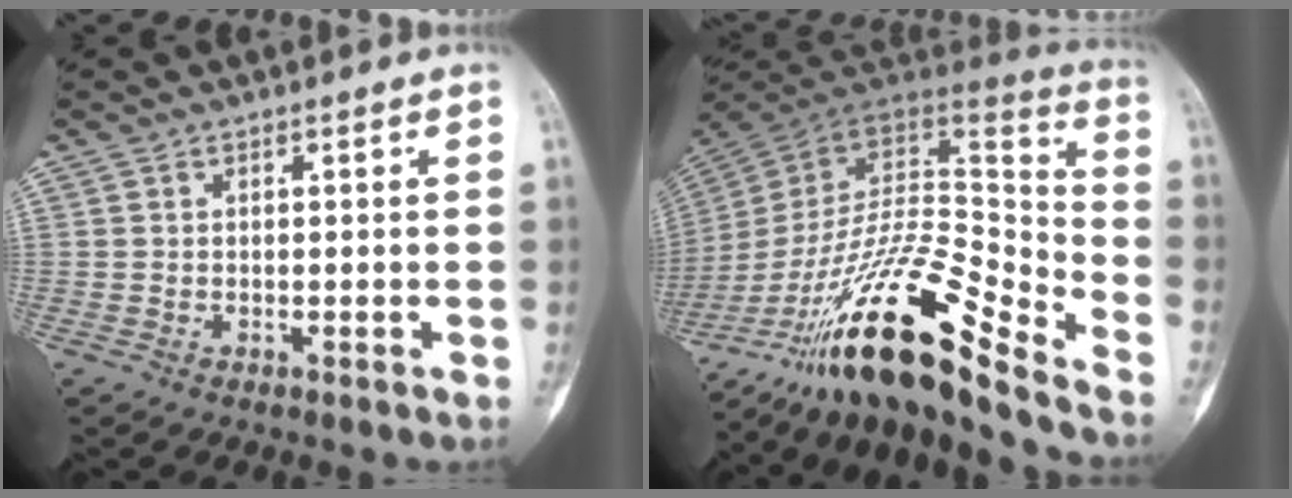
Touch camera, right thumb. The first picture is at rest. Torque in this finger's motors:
{"motor_torque": [1.24, 0.91, 1.44, -1.33, 0.57]}